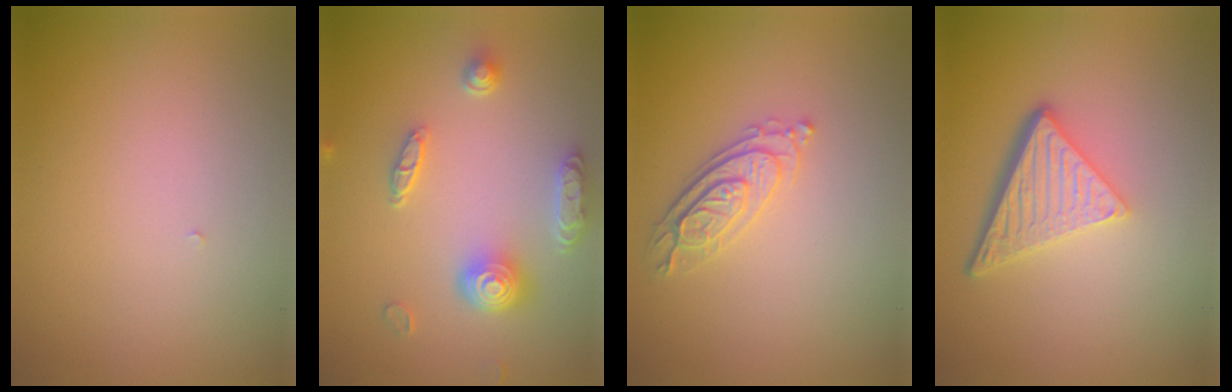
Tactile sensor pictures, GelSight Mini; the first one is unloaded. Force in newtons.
{"total": 4.6, "press": 3.7, "slide": 2.8}
{"total": 2.9, "press": 2.7, "slide": 1.0}
{"total": 4.9, "press": 3.5, "slide": 3.5}